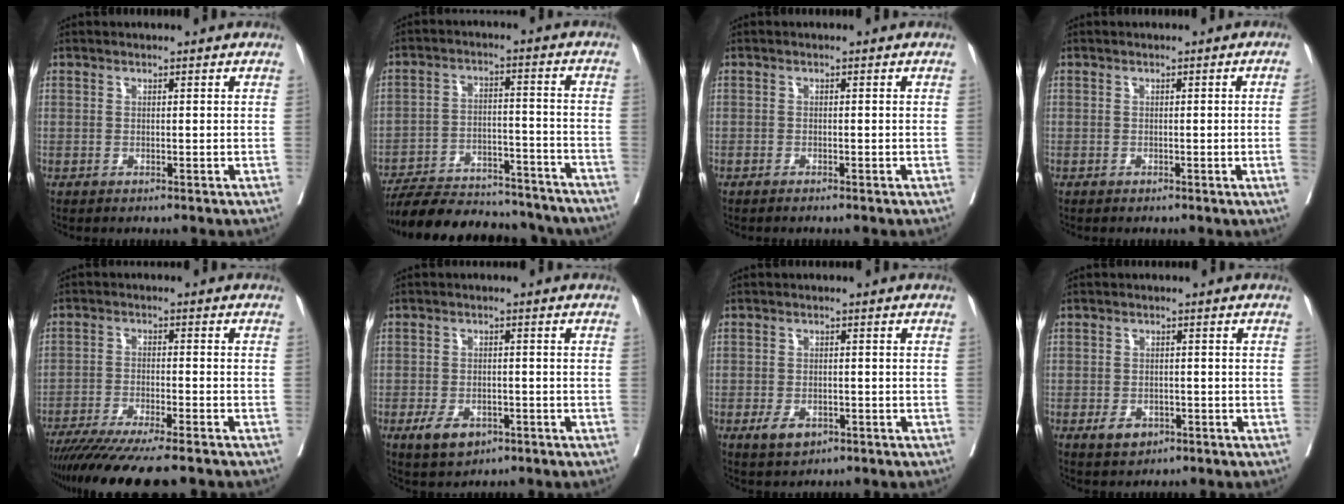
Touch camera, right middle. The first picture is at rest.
{"total": 22.3, "force": [-20.2, 5.1, 7.8], "torque": [-0.132, -0.010, -0.288]}
{"total": 1.0, "force": [-0.9, 0.0, 0.4], "torque": [-0.010, -0.003, -0.013]}
{"total": 1.9, "force": [-0.3, -0.8, 1.7], "torque": [-0.018, -0.003, -0.002]}
{"total": 14.2, "force": [-12.1, 0.5, 7.4], "torque": [-0.107, -0.037, -0.189]}
{"total": 5.2, "force": [-2.9, 3.0, 3.1], "torque": [-0.057, -0.003, -0.040]}
{"total": 3.5, "force": [-1.8, 2.0, 2.2], "torque": [-0.041, -0.003, -0.021]}
{"total": 3.1, "force": [-1.6, 2.1, 1.6], "torque": [-0.026, 0.000, -0.015]}